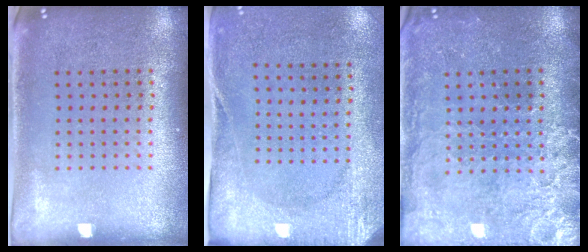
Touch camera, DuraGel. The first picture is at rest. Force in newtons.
{"total": 2.7, "press": 2.1, "slide": 1.7}
{"total": 3.3, "press": 3.2, "slide": 0.9}